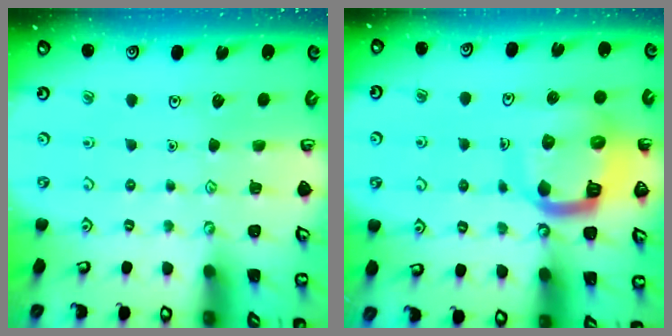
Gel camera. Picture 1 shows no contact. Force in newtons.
{"total": 11.9, "press": 11.8, "slide": 1.2}